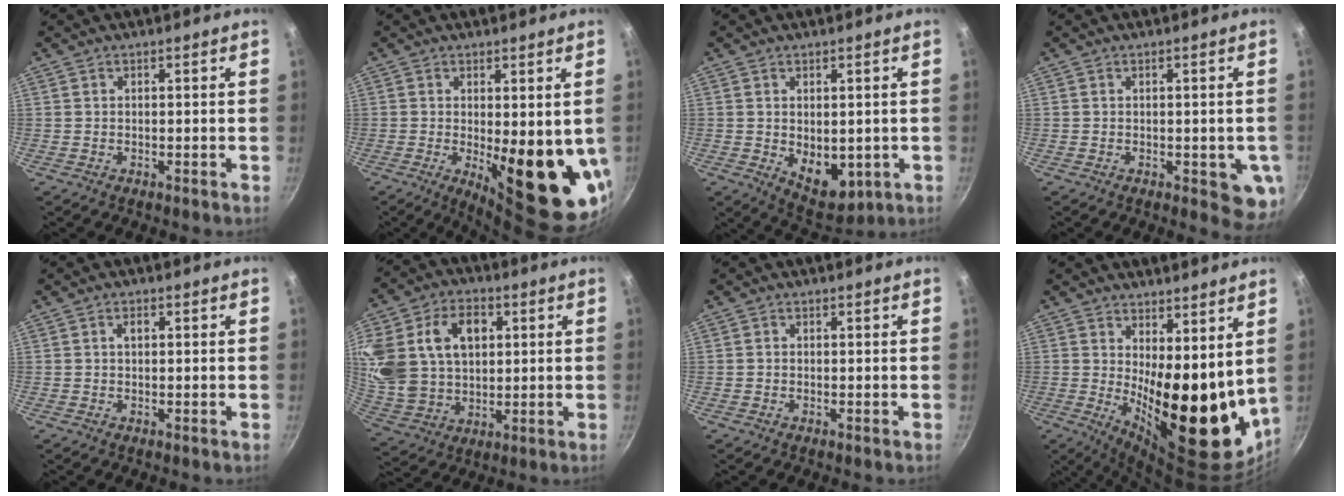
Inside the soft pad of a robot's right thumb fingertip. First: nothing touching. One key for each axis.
{"total": 15.3, "fx": -1.5, "fy": 5.4, "fz": 14.2, "tx": -0.155, "ty": -0.029, "tz": -0.005}
{"total": 8.3, "fx": -0.6, "fy": 5.4, "fz": 6.3, "tx": -0.070, "ty": -0.018, "tz": 0.009}
{"total": 6.8, "fx": -1.4, "fy": 3.1, "fz": 5.8, "tx": -0.043, "ty": -0.005, "tz": -0.015}
{"total": 1.4, "fx": 0.2, "fy": 1.0, "fz": 1.0, "tx": -0.015, "ty": 0.005, "tz": 0.003}
{"total": 24.3, "fx": 6.4, "fy": 17.6, "fz": 15.5, "tx": -0.328, "ty": 0.018, "tz": 0.127}
{"total": 0.6, "fx": -0.2, "fy": 0.5, "fz": 0.1, "tx": -0.002, "ty": 0.002, "tz": -0.006}
{"total": 19.9, "fx": 3.2, "fy": 8.8, "fz": 17.6, "tx": -0.198, "ty": -0.049, "tz": 0.068}